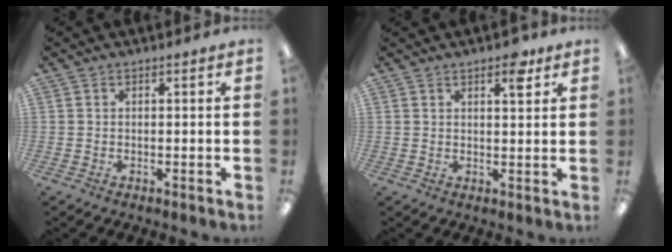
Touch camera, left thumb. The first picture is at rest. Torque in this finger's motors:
{"motor_torque": [0.14, 0.07, -0.35, 0.19, 0.04]}